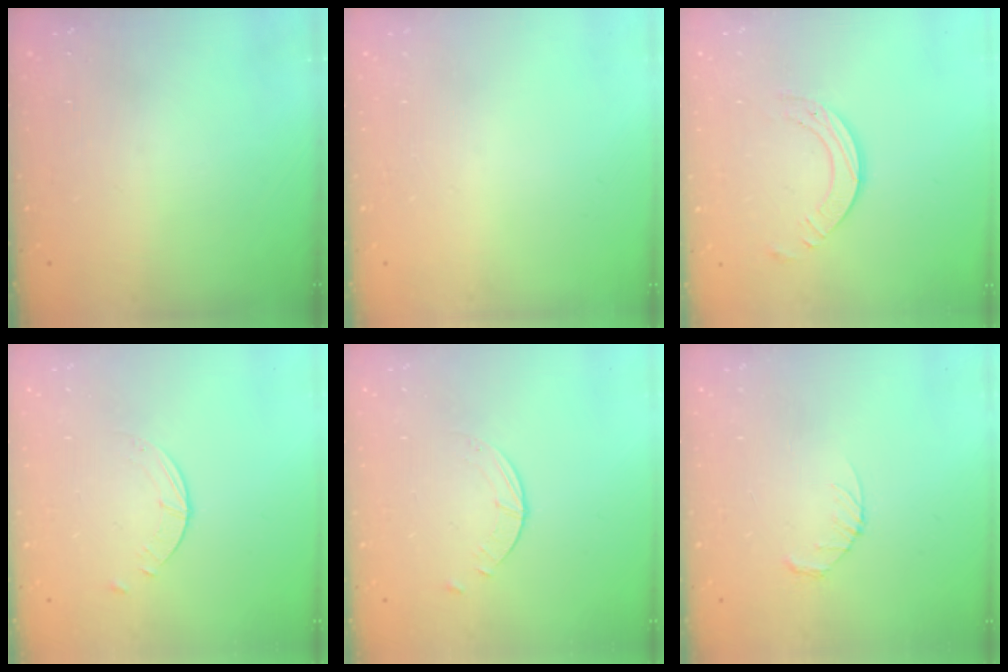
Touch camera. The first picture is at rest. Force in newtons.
{"total": 0.0}
{"total": 5.8, "press": 5.8, "slide": 0.6}
{"total": 0.9, "press": 0.9, "slide": 0.1}
{"total": 0.9, "press": 0.9, "slide": 0.1}
{"total": 3.2, "press": 3.2, "slide": 0.5}